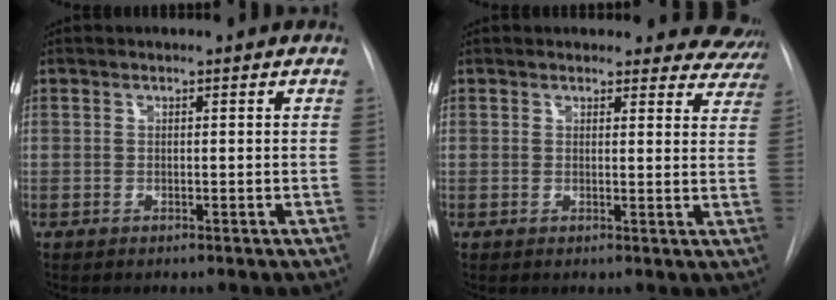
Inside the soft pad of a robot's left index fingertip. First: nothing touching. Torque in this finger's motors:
{"motor_torque": [0.38, -0.47, 0.01, -0.01]}